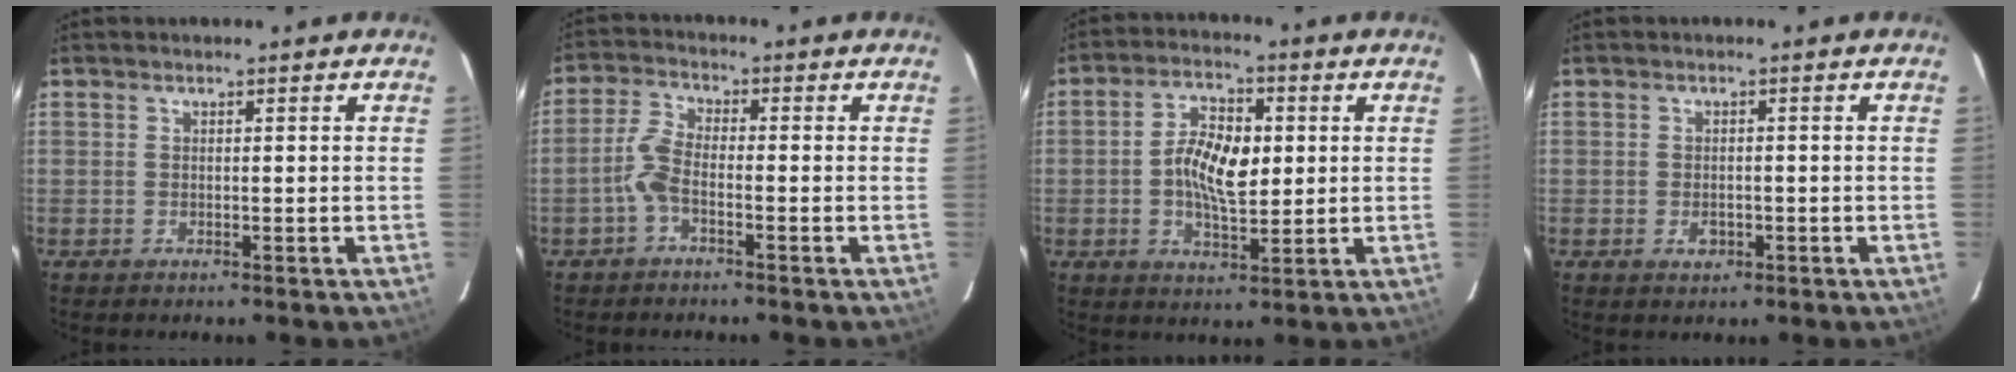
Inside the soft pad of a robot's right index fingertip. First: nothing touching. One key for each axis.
{"total": 4.1, "fx": -2.0, "fy": 1.4, "fz": 3.3, "tx": -0.081, "ty": 0.010, "tz": -0.044}
{"total": 9.0, "fx": 0.4, "fy": 4.3, "fz": 7.8, "tx": -0.149, "ty": 0.012, "tz": 0.005}
{"total": 2.2, "fx": -0.8, "fy": 1.6, "fz": 1.2, "tx": -0.022, "ty": 0.000, "tz": -0.011}